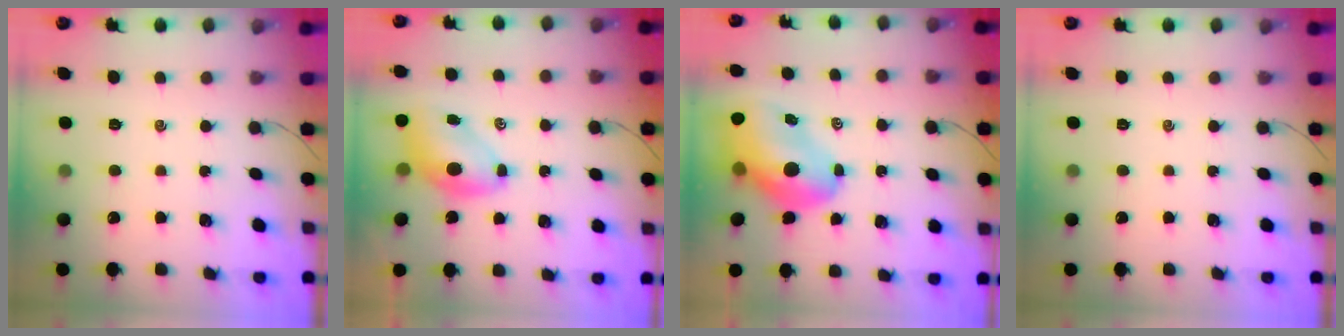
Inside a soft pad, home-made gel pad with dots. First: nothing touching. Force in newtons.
{"total": 7.0, "press": 6.9, "slide": 1.2}
{"total": 12.9, "press": 12.2, "slide": 4.0}
{"total": 0.0}